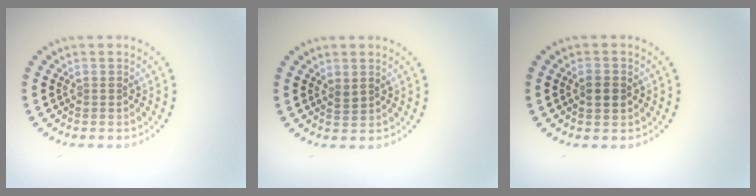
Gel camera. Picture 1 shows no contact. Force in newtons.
{"total": 0.9, "press": 0.7, "slide": 0.5}
{"total": 1.6, "press": 1.6, "slide": 0.2}